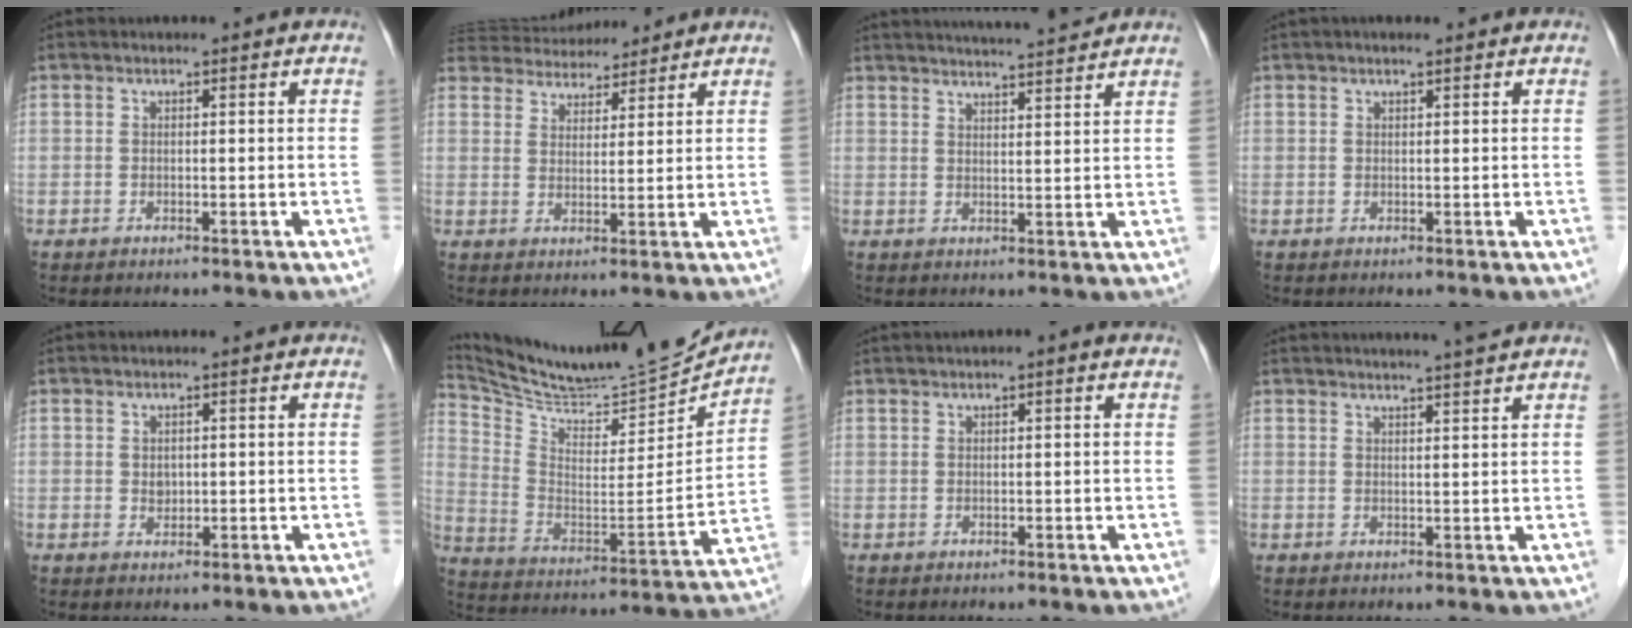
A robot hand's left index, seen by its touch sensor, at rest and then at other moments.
{"total": 11.6, "force": [10.8, 2.9, 2.8], "torque": [-0.044, 0.033, 0.176]}
{"total": 10.9, "force": [10.1, -0.4, 4.0], "torque": [-0.062, 0.014, 0.140]}
{"total": 1.3, "force": [1.1, 0.2, 0.8], "torque": [-0.012, 0.012, 0.019]}
{"total": 1.2, "force": [0.3, 1.0, 0.6], "torque": [-0.007, 0.002, 0.009]}
{"total": 23.6, "force": [22.3, 1.9, 7.6], "torque": [-0.137, -0.052, 0.345]}
{"total": 1.9, "force": [1.1, 0.0, 1.5], "torque": [-0.026, 0.013, 0.020]}
{"total": 5.7, "force": [5.2, -1.0, 2.2], "torque": [-0.029, 0.007, 0.066]}